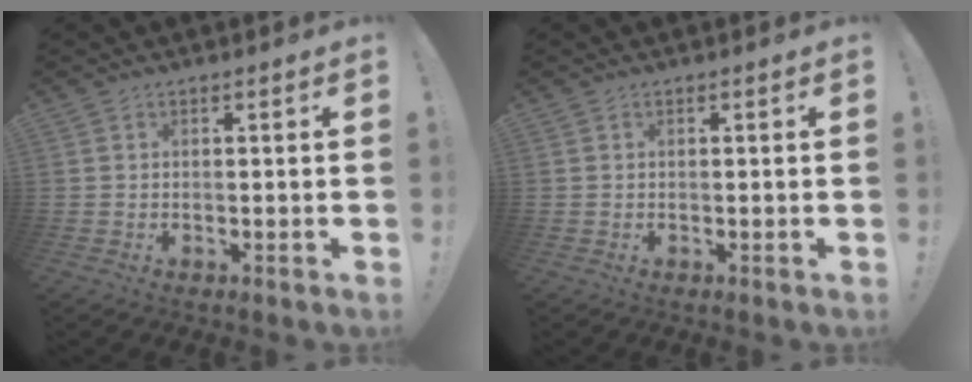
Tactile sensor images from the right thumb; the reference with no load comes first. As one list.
[{"total": 0.0}]